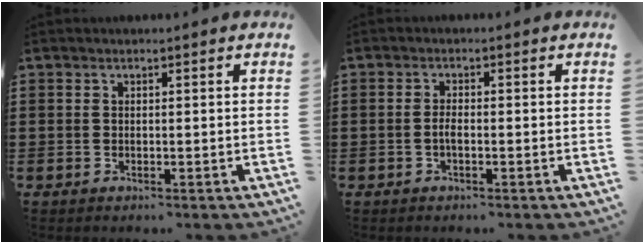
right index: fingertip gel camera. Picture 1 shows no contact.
{"total": 1.6, "force": [-0.5, 0.4, 1.4], "torque": [-0.034, -0.002, -0.012]}